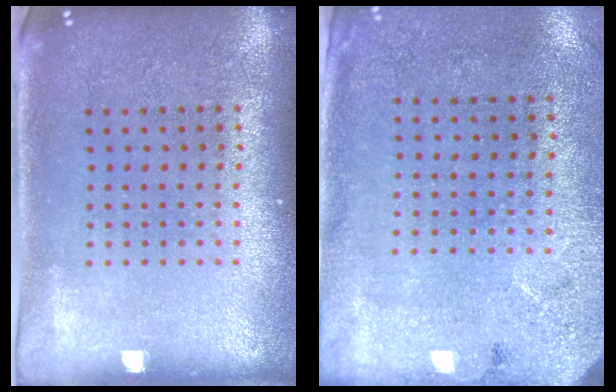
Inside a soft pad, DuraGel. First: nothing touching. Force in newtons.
{"total": 2.6, "press": 2.1, "slide": 1.6}